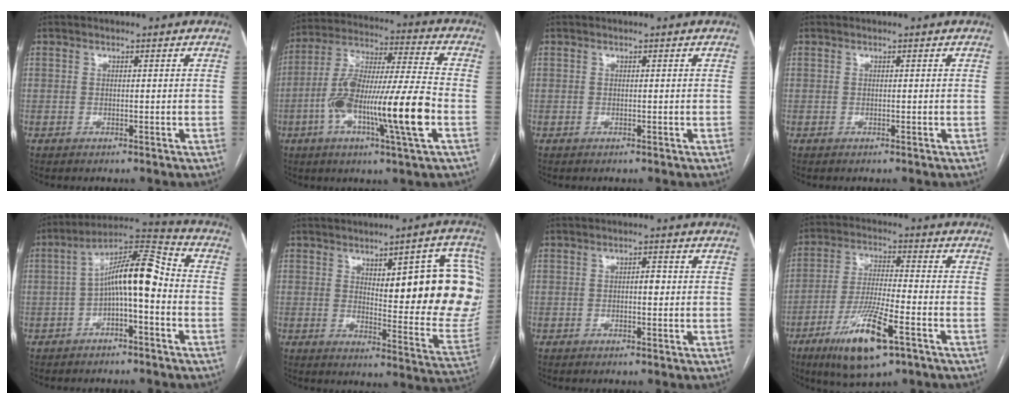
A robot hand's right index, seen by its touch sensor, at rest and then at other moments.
{"total": 18.3, "force": [-5.2, 1.0, 17.5], "torque": [-0.323, -0.002, -0.093]}
{"total": 0.0}
{"total": 0.0}
{"total": 10.9, "force": [-1.2, 2.6, 10.6], "torque": [-0.181, 0.042, -0.021]}
{"total": 20.0, "force": [5.0, 5.0, 18.8], "torque": [-0.207, 0.001, 0.068]}
{"total": 1.9, "force": [0.0, 0.8, 1.7], "torque": [-0.024, 0.005, -0.002]}
{"total": 13.2, "force": [-6.9, 2.2, 11.0], "torque": [-0.214, -0.023, -0.120]}